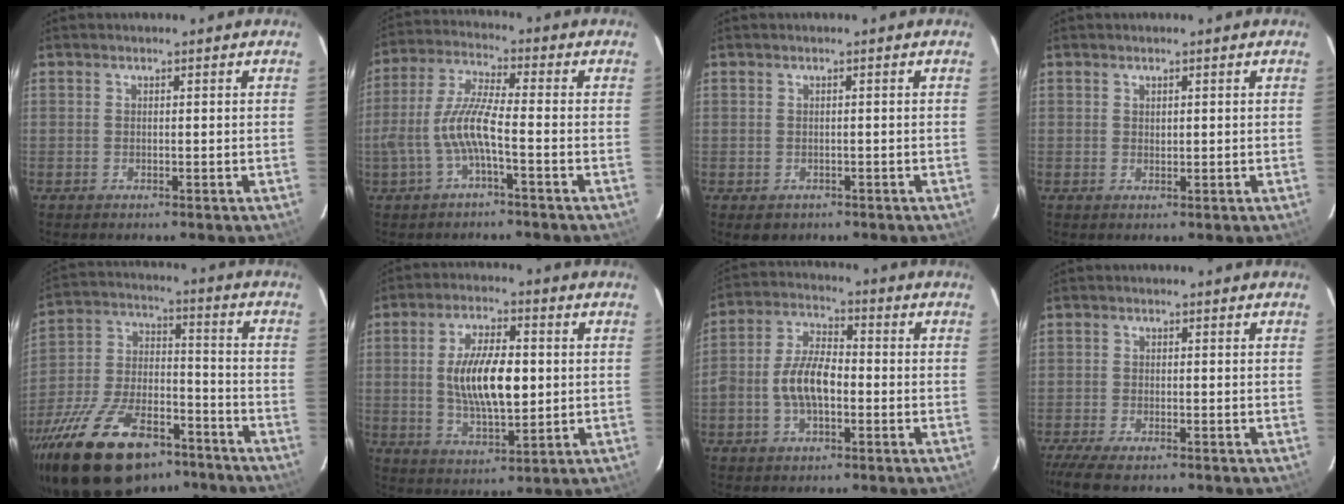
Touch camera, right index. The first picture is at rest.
{"total": 8.6, "force": [-2.8, 1.2, 8.1], "torque": [-0.183, 0.006, -0.048]}
{"total": 2.0, "force": [-0.8, 1.7, 0.6], "torque": [-0.013, -0.003, -0.004]}
{"total": 0.7, "force": [0.5, 0.4, 0.2], "torque": [-0.003, 0.001, 0.010]}
{"total": 25.8, "force": [-17.6, 11.8, 14.7], "torque": [-0.292, -0.007, -0.277]}
{"total": 12.6, "force": [0.6, 5.2, 11.5], "torque": [-0.211, 0.000, 0.016]}
{"total": 8.8, "force": [-2.1, 4.6, 7.2], "torque": [-0.148, 0.016, -0.039]}
{"total": 6.5, "force": [-5.2, 1.5, 3.7], "torque": [-0.093, -0.030, -0.098]}